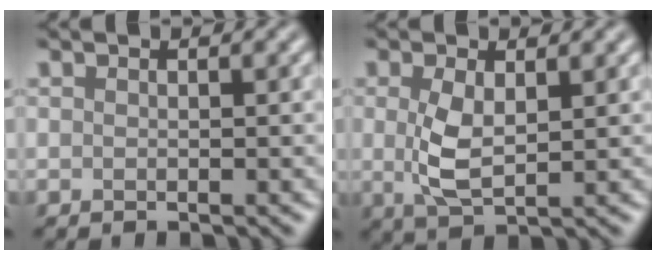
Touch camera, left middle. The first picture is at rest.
{"total": 3.6, "force": [0.6, 1.7, 3.1], "torque": [-0.073, -0.003, 0.013]}